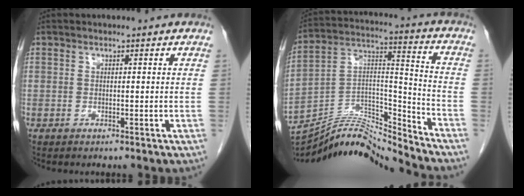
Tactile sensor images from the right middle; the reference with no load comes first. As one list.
[{"total": 16.7, "force": [-16.3, -0.2, 3.8], "torque": [-0.060, 0.046, -0.287]}]